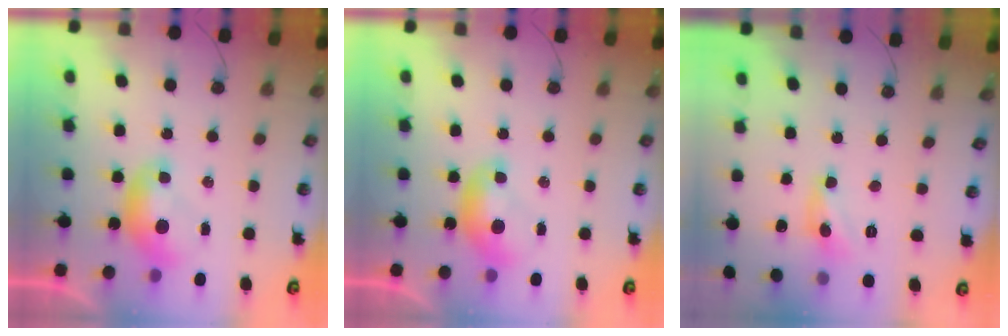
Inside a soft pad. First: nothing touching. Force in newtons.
{"total": 0.0}
{"total": 3.1, "press": 3.1, "slide": 0.3}